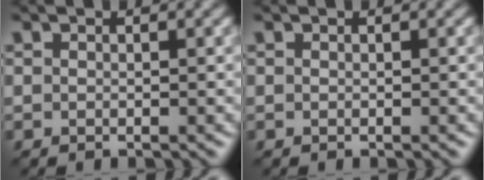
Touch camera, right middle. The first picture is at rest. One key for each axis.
{"total": 0.0}